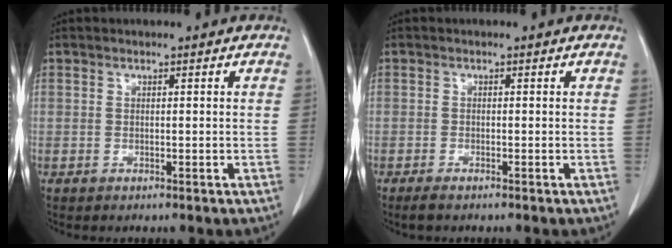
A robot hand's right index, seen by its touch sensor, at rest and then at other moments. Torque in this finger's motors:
{"motor_torque": [0.18, -0.13, 0.02, 0.02]}